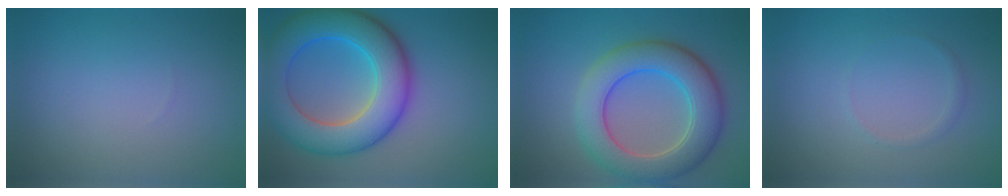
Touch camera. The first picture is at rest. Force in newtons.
{"total": 10.6, "press": 10.6, "slide": 0.2}
{"total": 7.8, "press": 7.8, "slide": 0.3}
{"total": 0.7, "press": 0.7, "slide": 0.0}